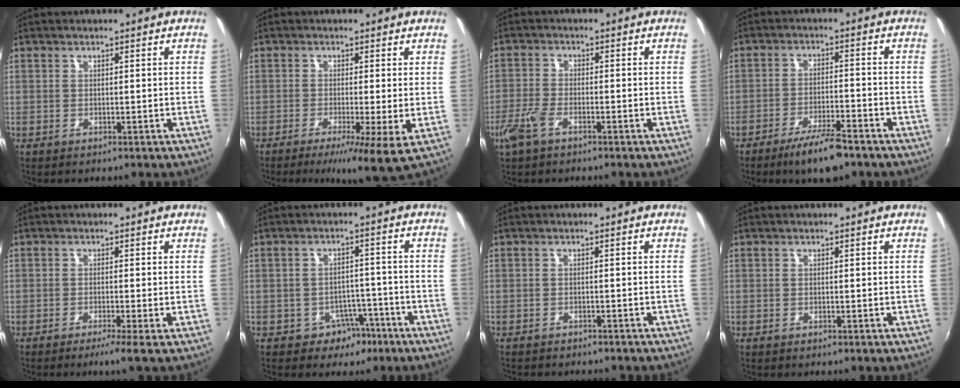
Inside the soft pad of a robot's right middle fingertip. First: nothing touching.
{"total": 6.3, "force": [-2.0, 0.0, 6.0], "torque": [-0.116, -0.019, -0.036]}
{"total": 5.0, "force": [-3.1, 2.1, 3.4], "torque": [-0.086, -0.007, -0.061]}
{"total": 8.5, "force": [-6.3, 1.9, 5.4], "torque": [-0.112, -0.005, -0.105]}
{"total": 2.4, "force": [-1.4, -0.7, 1.7], "torque": [-0.039, -0.006, -0.031]}
{"total": 5.1, "force": [-3.2, 3.8, 1.2], "torque": [-0.028, 0.018, -0.034]}
{"total": 3.4, "force": [-3.2, 0.9, 1.0], "torque": [-0.027, -0.011, -0.047]}
{"total": 0.0}